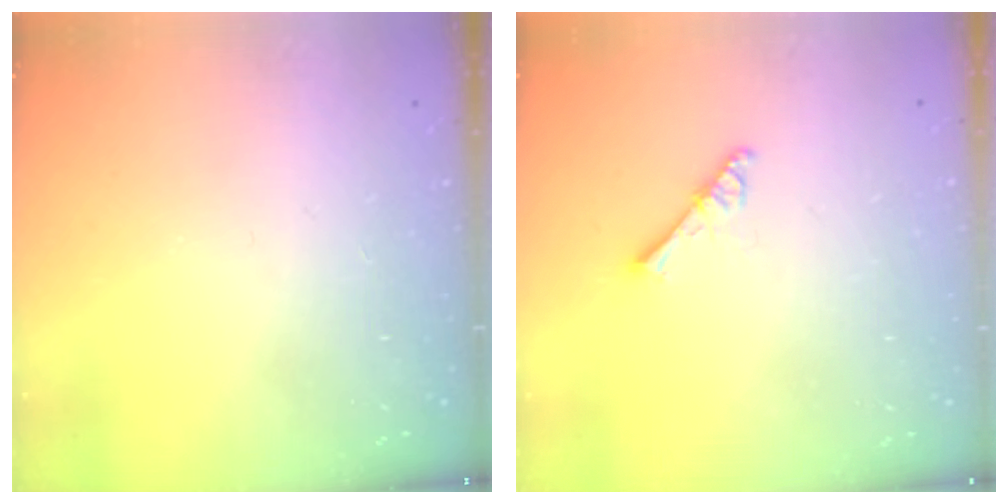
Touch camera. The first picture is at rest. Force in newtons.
{"total": 2.5, "press": 2.5, "slide": 0.3}